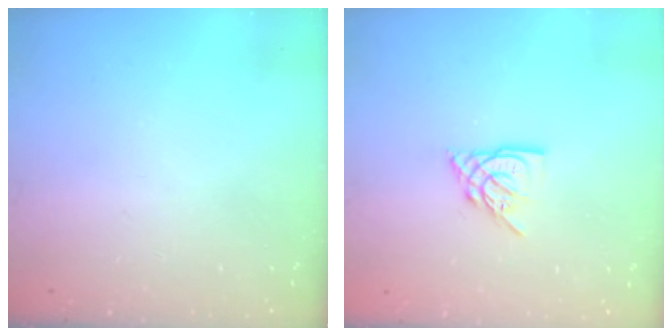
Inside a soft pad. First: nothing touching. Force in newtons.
{"total": 6.1, "press": 6.1, "slide": 0.4}